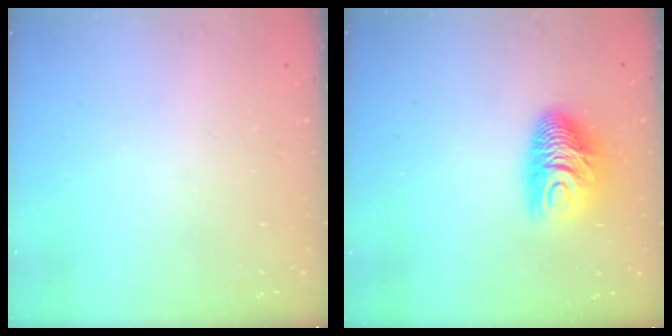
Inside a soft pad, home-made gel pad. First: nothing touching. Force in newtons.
{"total": 11.0, "press": 11.0, "slide": 0.8}